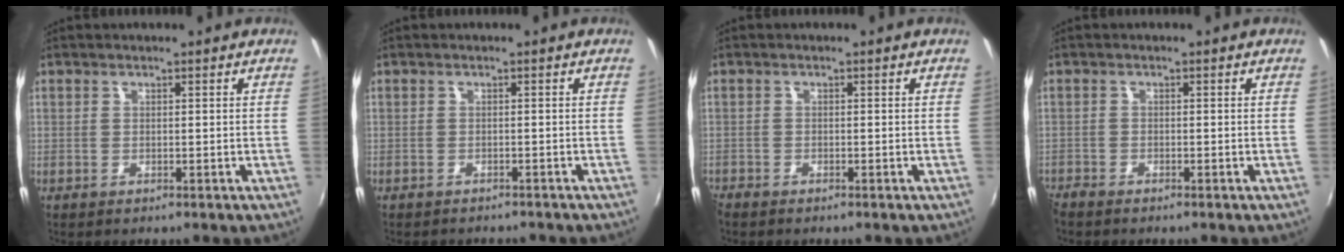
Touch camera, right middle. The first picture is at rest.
{"total": 3.2, "force": [-2.9, 0.9, 0.9], "torque": [-0.024, -0.012, -0.041]}
{"total": 1.5, "force": [-1.5, 0.5, 0.2], "torque": [-0.009, -0.007, -0.033]}
{"total": 2.1, "force": [-2.0, 0.5, 0.4], "torque": [-0.015, -0.011, -0.044]}